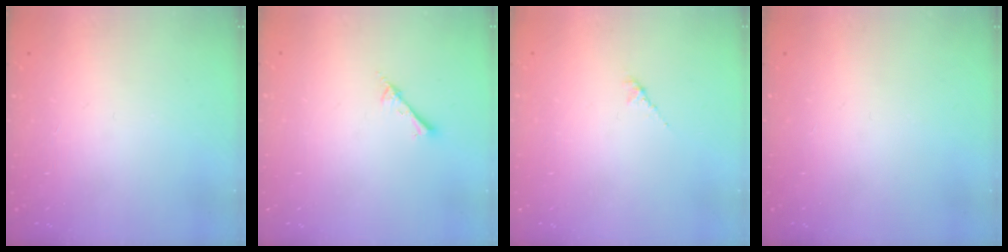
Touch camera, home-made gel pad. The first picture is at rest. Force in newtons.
{"total": 1.5, "press": 1.4, "slide": 0.2}
{"total": 1.5, "press": 1.4, "slide": 0.5}
{"total": 0.0}